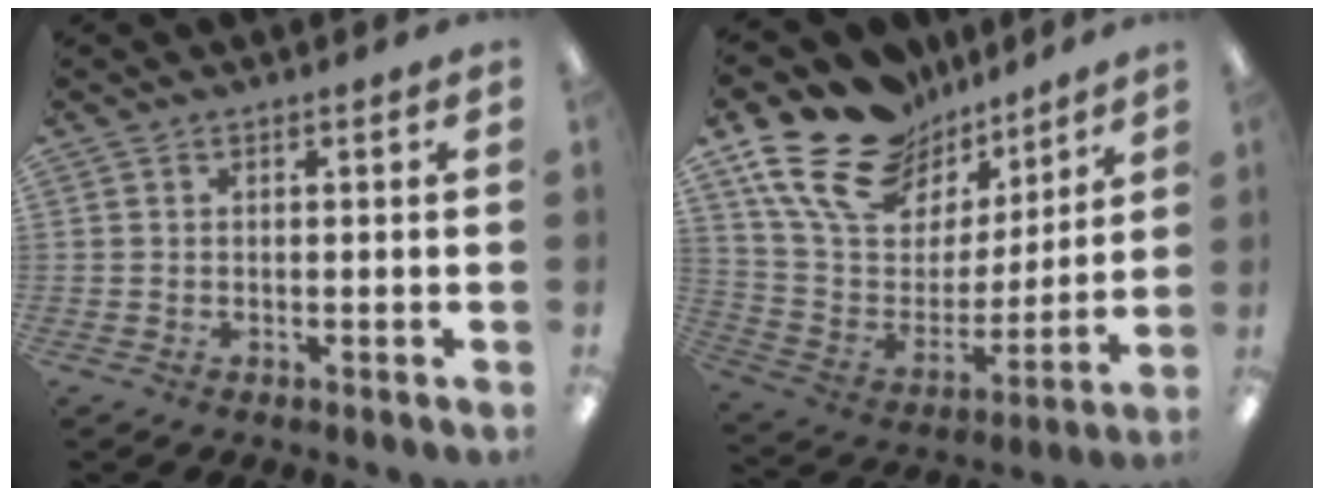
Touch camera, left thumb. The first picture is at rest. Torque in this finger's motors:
{"motor_torque": [0.55, 0.51, 1.37, -1.40, 0.11]}